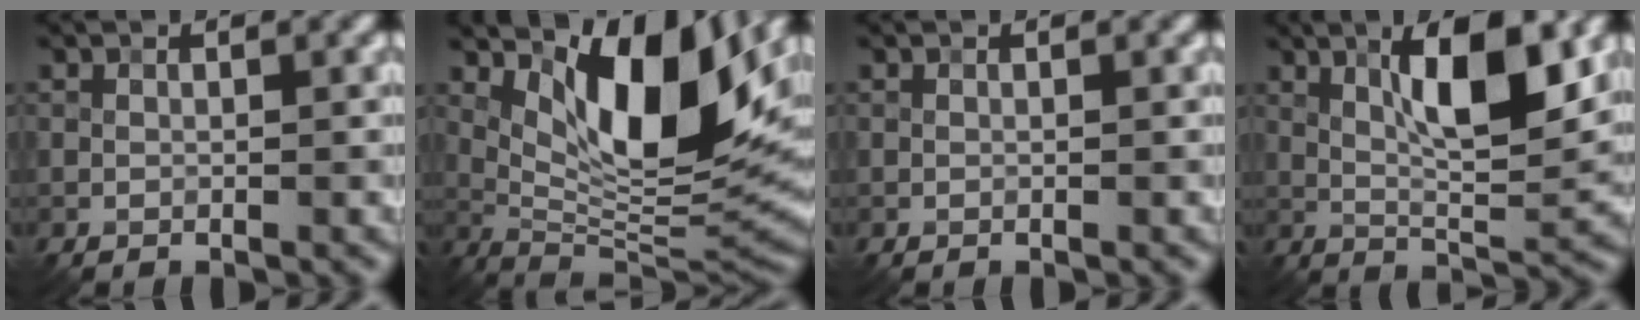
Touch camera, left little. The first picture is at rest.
{"total": 11.9, "force": [4.2, 4.6, 10.2], "torque": [-0.154, -0.009, 0.079]}
{"total": 0.0}
{"total": 8.5, "force": [3.0, 2.0, 7.7], "torque": [-0.123, 0.001, 0.051]}